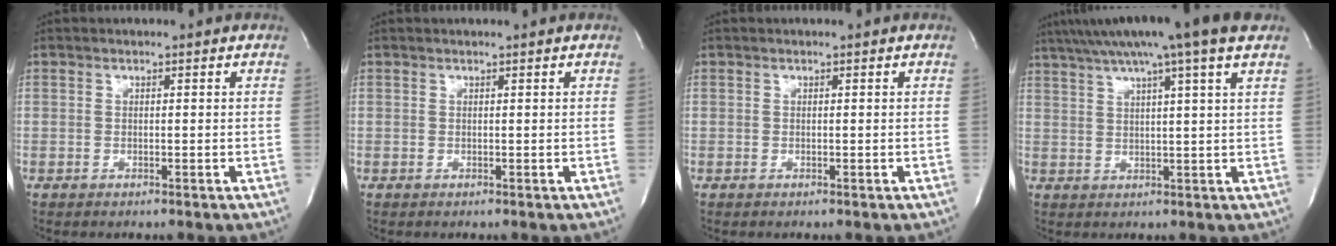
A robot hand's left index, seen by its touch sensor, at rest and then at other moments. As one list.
[{"total": 0.6, "force": [0.6, -0.1, 0.2], "torque": [0.002, 0.003, 0.012]}, {"total": 0.0}, {"total": 14.4, "force": [10.9, -1.1, 9.4], "torque": [-0.161, 0.034, 0.148]}]